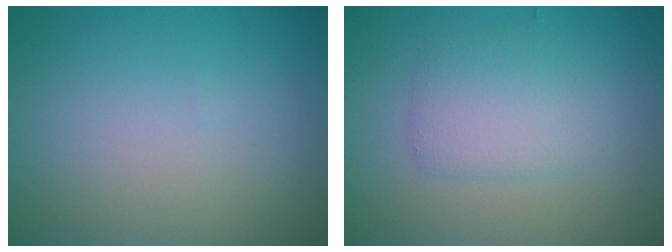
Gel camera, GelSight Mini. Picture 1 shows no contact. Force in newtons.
{"total": 2.9, "press": 2.9, "slide": 0.2}